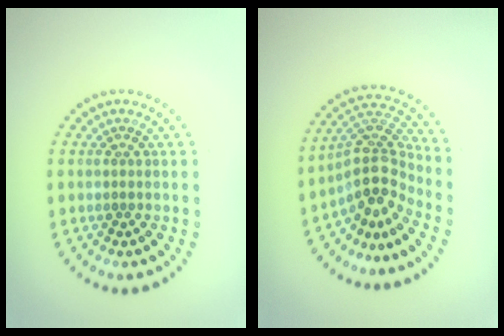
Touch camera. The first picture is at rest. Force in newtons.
{"total": 4.2, "press": 3.1, "slide": 2.9}